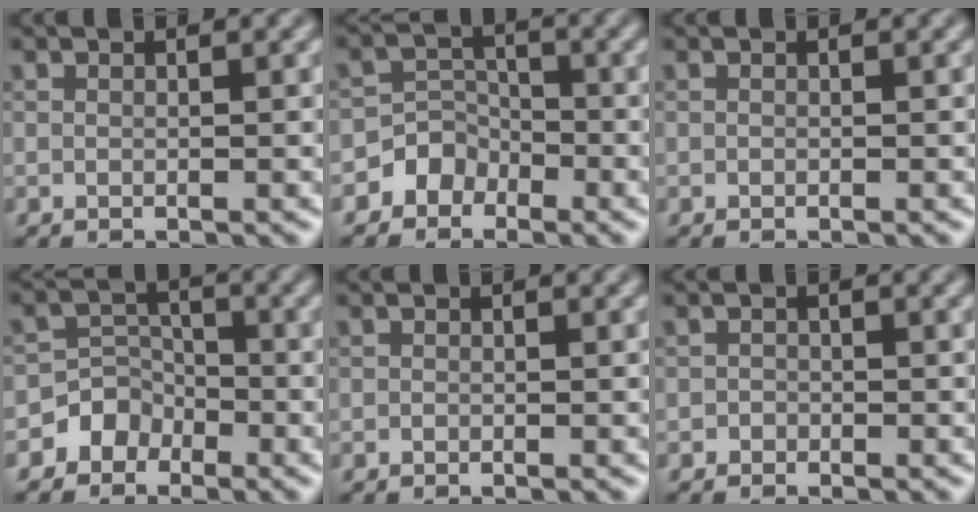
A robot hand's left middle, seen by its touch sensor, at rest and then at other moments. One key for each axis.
{"total": 3.0, "fx": -2.0, "fy": 2.3, "fz": 0.1, "tx": 0.037, "ty": 0.017, "tz": -0.047}
{"total": 0.0}
{"total": 3.4, "fx": -2.1, "fy": 2.6, "fz": 0.1, "tx": 0.041, "ty": 0.015, "tz": -0.049}
{"total": 0.0}
{"total": 0.8, "fx": -0.4, "fy": 0.7, "fz": -0.1, "tx": 0.013, "ty": 0.001, "tz": -0.009}